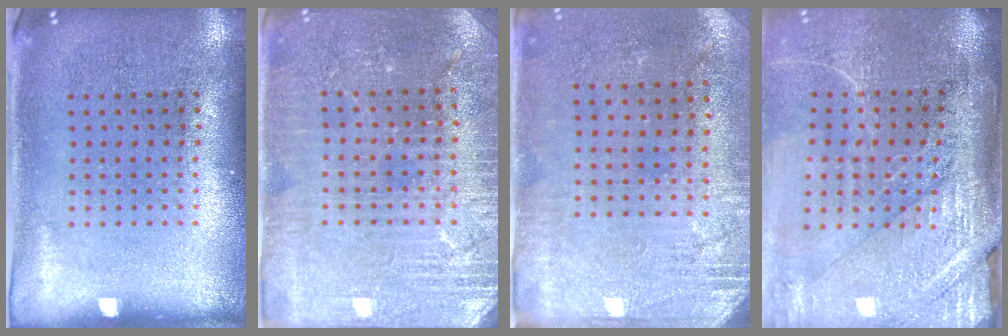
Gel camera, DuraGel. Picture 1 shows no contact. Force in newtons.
{"total": 3.3, "press": 3.2, "slide": 0.6}
{"total": 2.7, "press": 2.3, "slide": 1.4}
{"total": 4.2, "press": 3.6, "slide": 2.1}